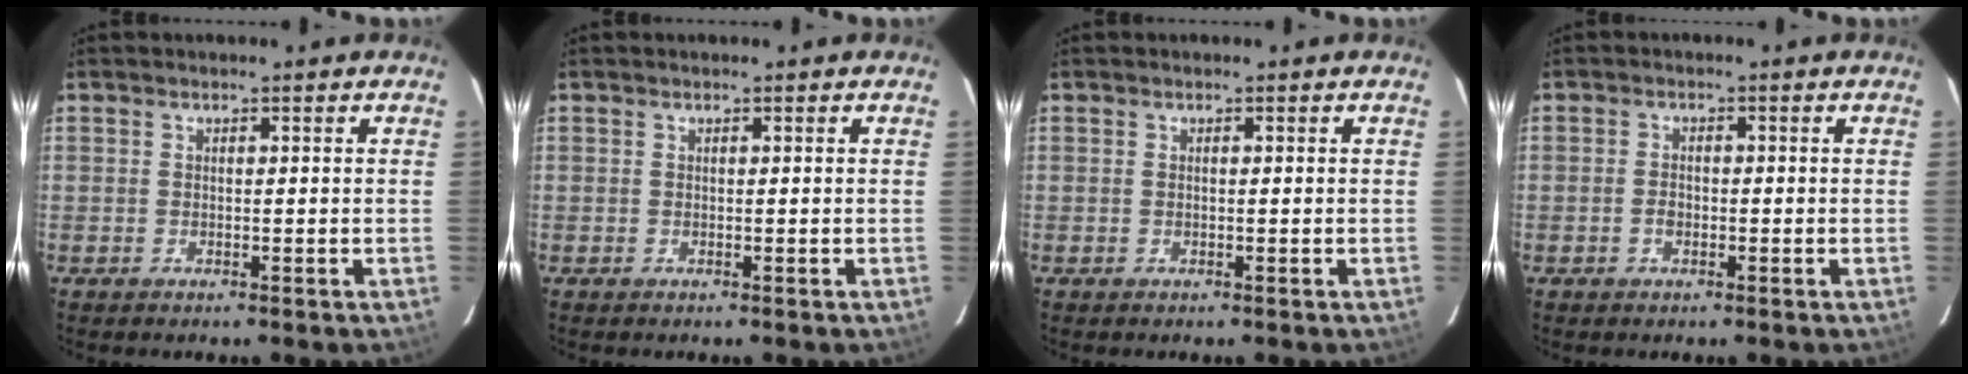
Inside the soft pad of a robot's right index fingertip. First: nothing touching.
{"total": 0.0}
{"total": 0.0}
{"total": 1.8, "force": [-0.7, 1.3, 1.0], "torque": [-0.022, 0.001, -0.014]}